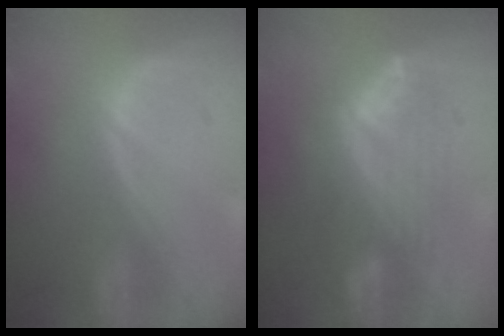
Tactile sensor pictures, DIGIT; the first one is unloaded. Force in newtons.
{"total": 7.1, "press": 6.9, "slide": 1.6}